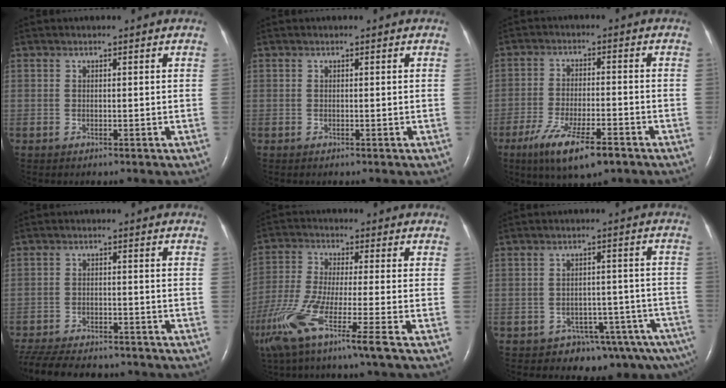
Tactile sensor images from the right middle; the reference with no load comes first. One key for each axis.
{"total": 0.0}
{"total": 10.2, "fx": -6.4, "fy": 2.0, "fz": 7.8, "tx": -0.148, "ty": -0.022, "tz": -0.104}
{"total": 15.9, "fx": -13.5, "fy": 4.9, "fz": 6.9, "tx": -0.173, "ty": -0.022, "tz": -0.190}
{"total": 11.7, "fx": -6.8, "fy": -0.9, "fz": 9.4, "tx": -0.192, "ty": -0.041, "tz": -0.133}
{"total": 8.8, "fx": -7.4, "fy": 3.0, "fz": 3.7, "tx": -0.027, "ty": 0.026, "tz": -0.097}